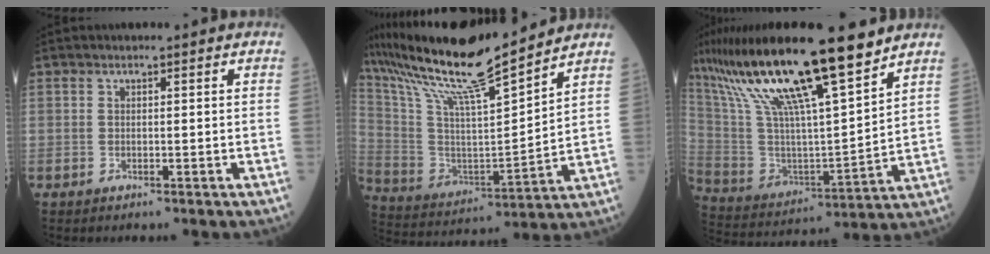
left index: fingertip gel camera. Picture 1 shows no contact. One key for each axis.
{"total": 19.5, "fx": 17.0, "fy": -0.2, "fz": 9.5, "tx": -0.199, "ty": -0.006, "tz": 0.307}
{"total": 24.2, "fx": 17.5, "fy": 2.1, "fz": 16.6, "tx": -0.318, "ty": 0.018, "tz": 0.324}